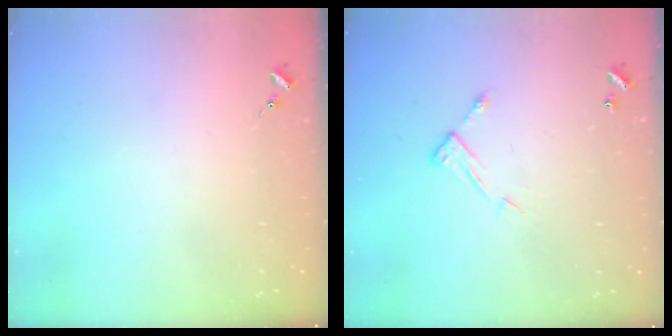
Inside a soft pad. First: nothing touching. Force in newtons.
{"total": 6.4, "press": 6.4, "slide": 0.3}